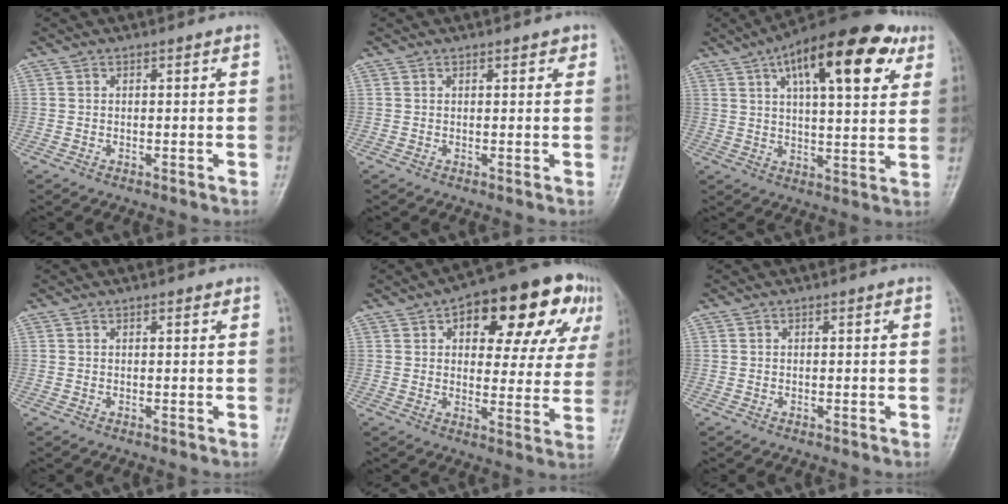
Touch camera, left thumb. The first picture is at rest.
{"total": 1.5, "force": [0.9, 0.8, 0.9], "torque": [-0.001, -0.002, 0.008]}
{"total": 20.7, "force": [9.7, 7.9, 16.5], "torque": [-0.225, -0.006, 0.143]}
{"total": 0.6, "force": [0.4, 0.2, 0.3], "torque": [-0.007, -0.002, 0.004]}
{"total": 20.6, "force": [9.3, 9.9, 15.5], "torque": [-0.157, 0.011, 0.122]}
{"total": 0.0}